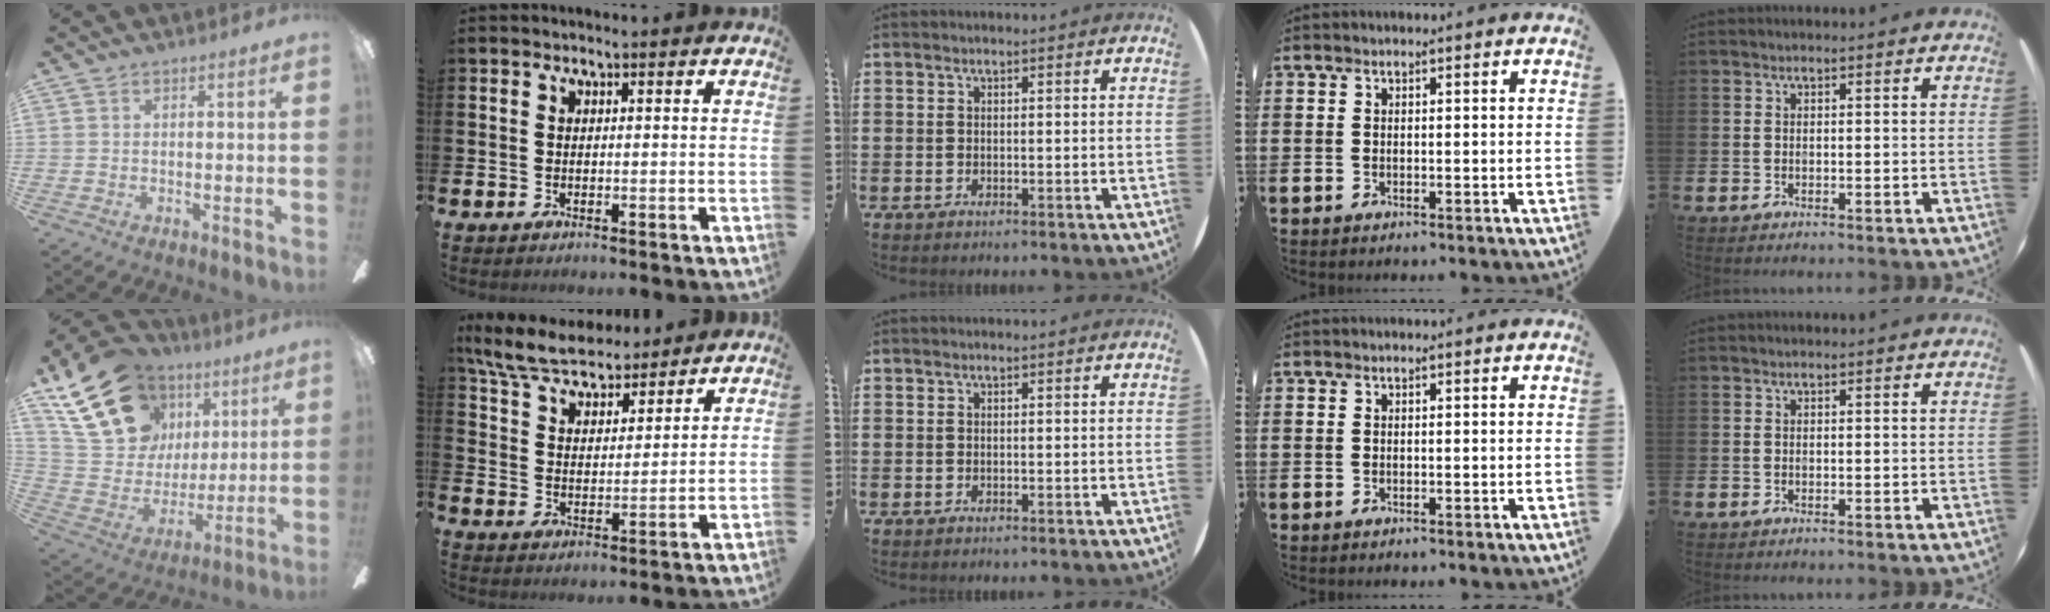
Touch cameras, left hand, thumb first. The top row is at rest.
{"thumb": {"total": 23.7, "force": [12.9, 16.2, 11.6], "torque": [-0.214, -0.048, 0.249]}, "index": {"total": 7.6, "force": [7.1, 1.7, 2.0], "torque": [-0.072, -0.035, 0.130]}}